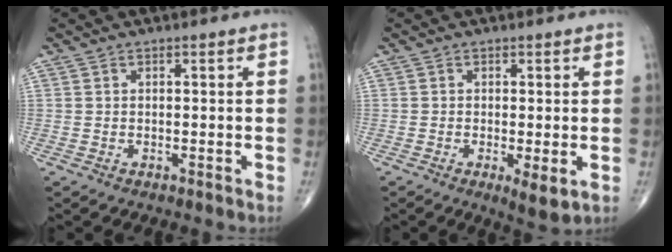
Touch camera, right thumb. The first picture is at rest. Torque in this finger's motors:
{"motor_torque": [-0.05, 0.36, -0.11, -0.10, -0.05]}